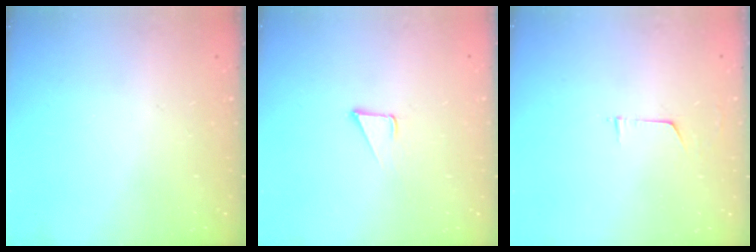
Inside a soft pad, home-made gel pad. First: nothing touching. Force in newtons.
{"total": 3.2, "press": 3.2, "slide": 0.1}
{"total": 3.2, "press": 3.2, "slide": 0.3}